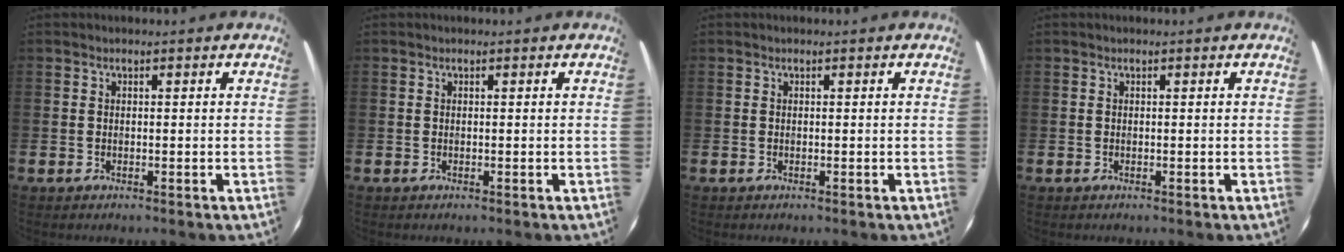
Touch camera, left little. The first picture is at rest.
{"total": 0.0}
{"total": 0.0}
{"total": 0.0}